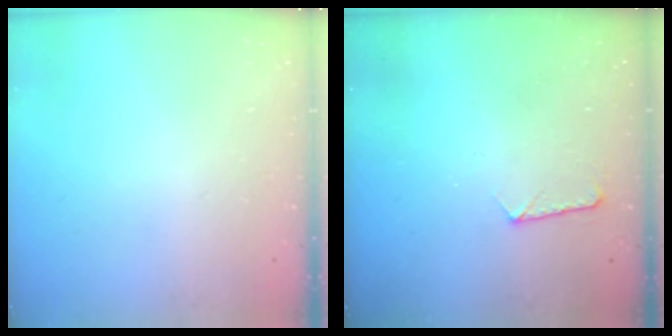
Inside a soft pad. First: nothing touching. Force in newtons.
{"total": 8.1, "press": 8.1, "slide": 0.6}